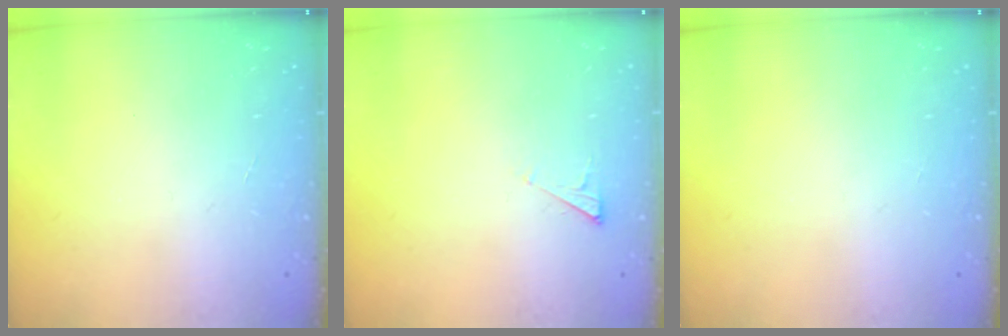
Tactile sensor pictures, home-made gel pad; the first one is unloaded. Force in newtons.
{"total": 2.3, "press": 2.2, "slide": 0.4}
{"total": 0.0}